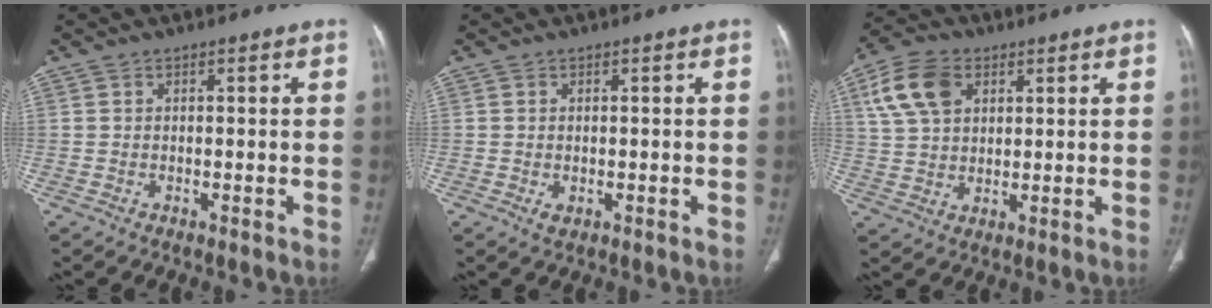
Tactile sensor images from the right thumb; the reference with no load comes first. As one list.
[{"total": 1.4, "force": [-0.3, 0.9, 1.0], "torque": [-0.017, -0.003, 0.000]}, {"total": 10.7, "force": [4.2, 7.1, 6.8], "torque": [-0.121, 0.001, 0.080]}]